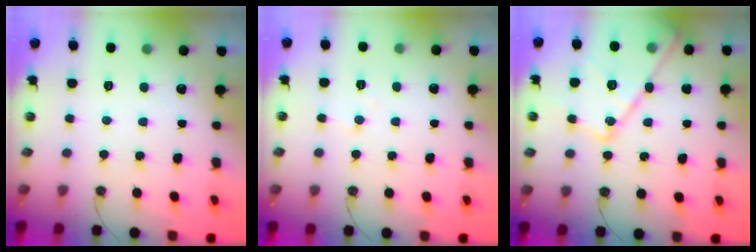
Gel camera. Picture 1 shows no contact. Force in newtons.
{"total": 5.2, "press": 5.2, "slide": 0.8}
{"total": 17.5, "press": 17.4, "slide": 1.6}